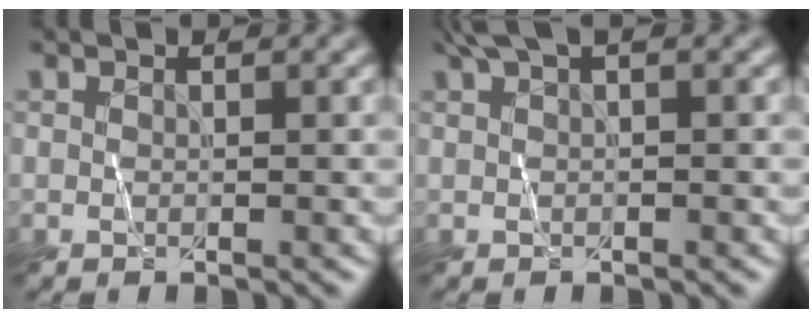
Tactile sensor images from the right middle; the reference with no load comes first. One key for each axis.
{"total": 2.4, "fx": 1.4, "fy": 0.5, "fz": 1.9, "tx": -0.033, "ty": 0.004, "tz": 0.025}